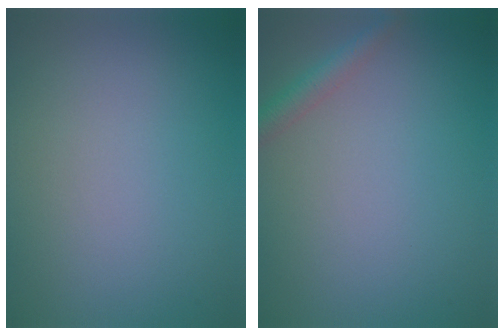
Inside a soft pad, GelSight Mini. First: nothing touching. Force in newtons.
{"total": 1.9, "press": 1.9, "slide": 0.0}